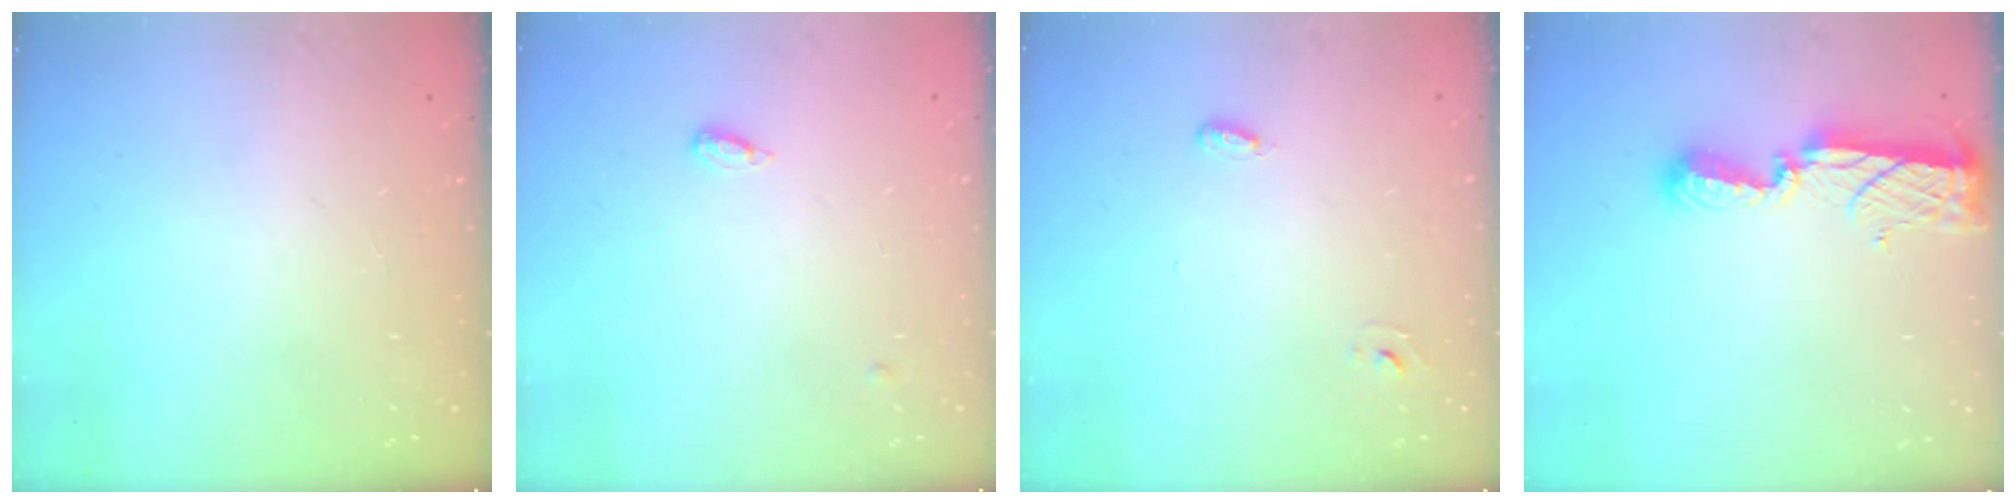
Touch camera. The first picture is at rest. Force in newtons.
{"total": 4.0, "press": 3.9, "slide": 0.7}
{"total": 2.6, "press": 2.5, "slide": 0.6}
{"total": 8.7, "press": 8.7, "slide": 0.7}